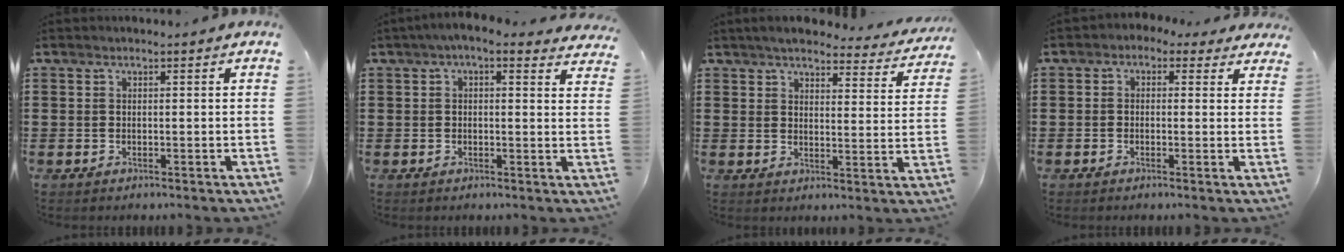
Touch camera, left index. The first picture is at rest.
{"total": 2.8, "force": [1.9, 0.7, 1.9], "torque": [-0.043, -0.002, 0.033]}
{"total": 4.8, "force": [4.4, 0.6, 1.7], "torque": [-0.052, -0.019, 0.076]}
{"total": 1.4, "force": [-0.3, 1.2, 0.6], "torque": [-0.017, 0.009, -0.008]}